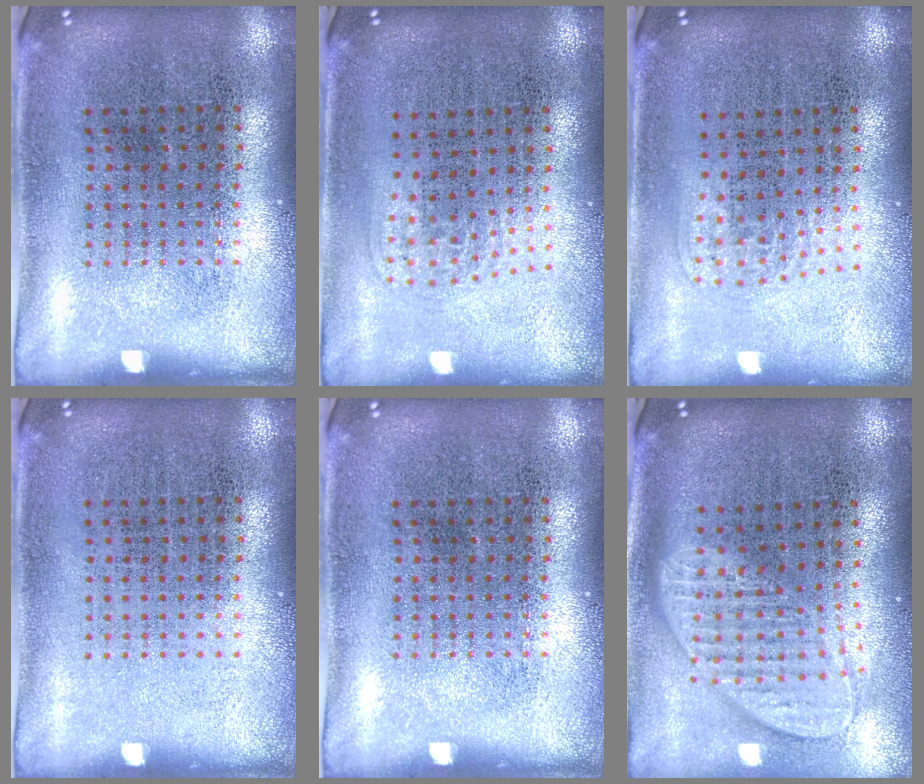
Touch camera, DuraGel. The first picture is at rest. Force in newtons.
{"total": 1.0, "press": 0.7, "slide": 0.7}
{"total": 1.0, "press": 0.7, "slide": 0.7}
{"total": 0.0}
{"total": 0.0}
{"total": 2.0, "press": 1.5, "slide": 1.2}